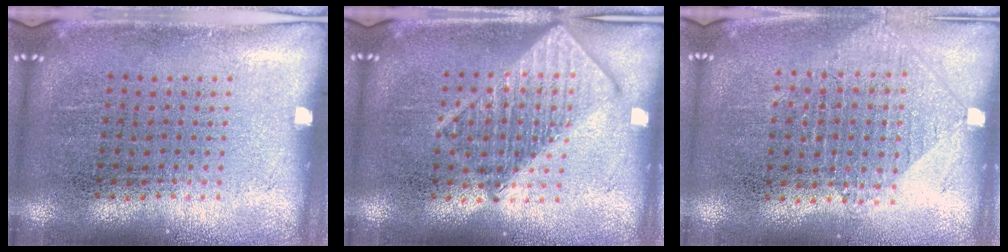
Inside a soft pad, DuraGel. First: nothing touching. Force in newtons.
{"total": 2.8, "press": 2.8, "slide": 0.4}
{"total": 0.9, "press": 0.8, "slide": 0.3}